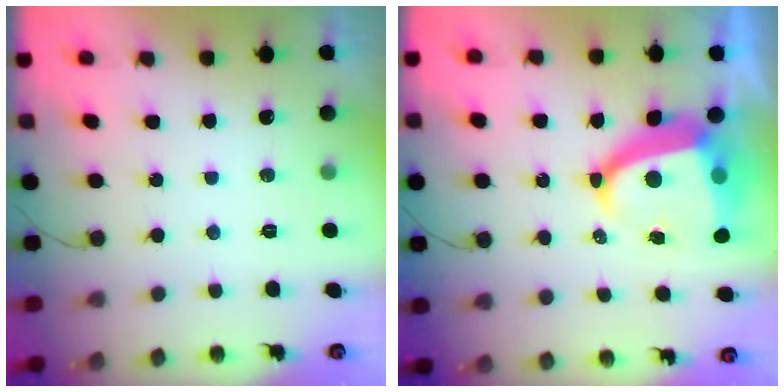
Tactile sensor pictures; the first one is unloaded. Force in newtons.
{"total": 14.0, "press": 13.9, "slide": 1.5}